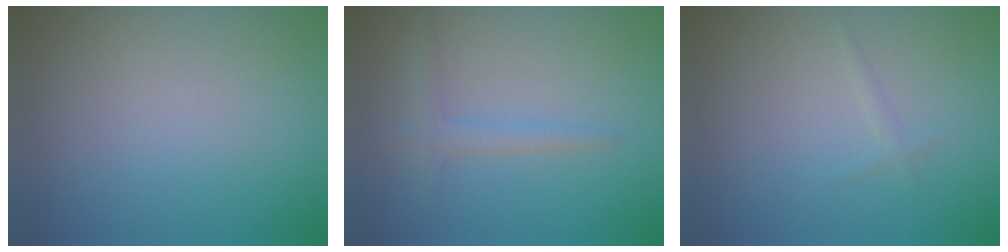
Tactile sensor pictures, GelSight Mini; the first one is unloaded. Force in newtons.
{"total": 1.7, "press": 1.7, "slide": 0.1}
{"total": 0.6, "press": 0.6, "slide": 0.1}